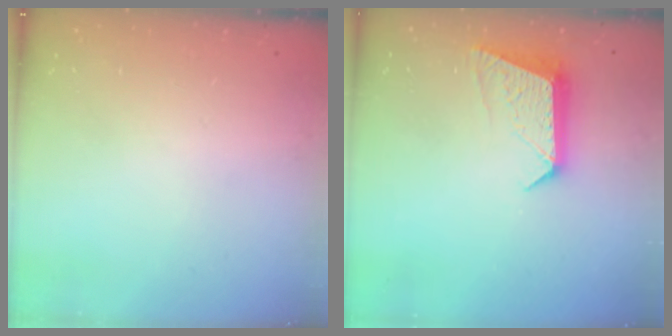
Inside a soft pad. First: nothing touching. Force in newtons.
{"total": 9.9, "press": 9.9, "slide": 0.5}